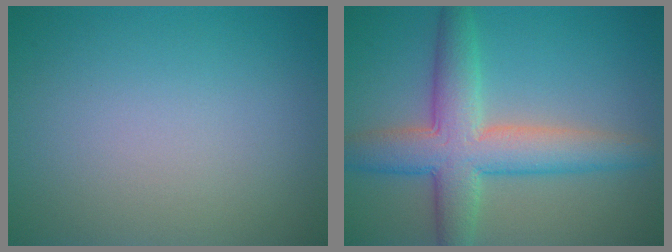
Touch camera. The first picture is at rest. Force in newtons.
{"total": 7.1, "press": 7.1, "slide": 0.1}